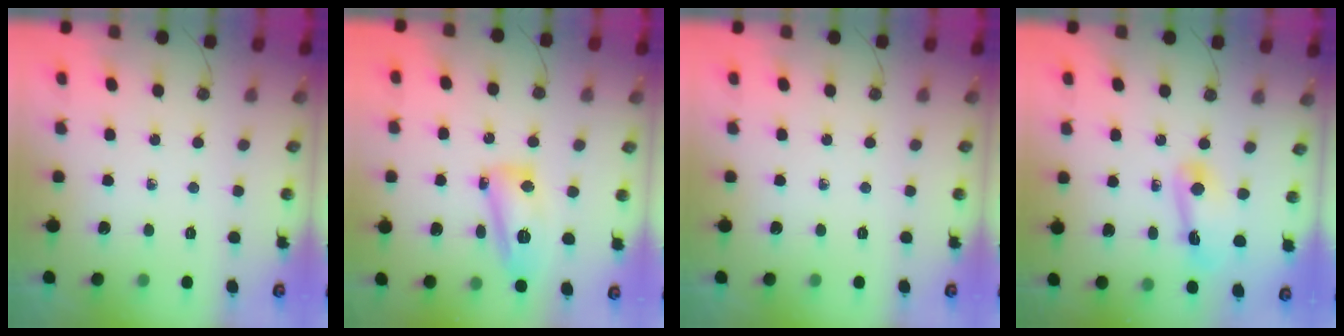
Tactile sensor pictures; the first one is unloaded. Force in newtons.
{"total": 14.1, "press": 14.0, "slide": 1.4}
{"total": 0.0}
{"total": 11.0, "press": 8.1, "slide": 7.4}